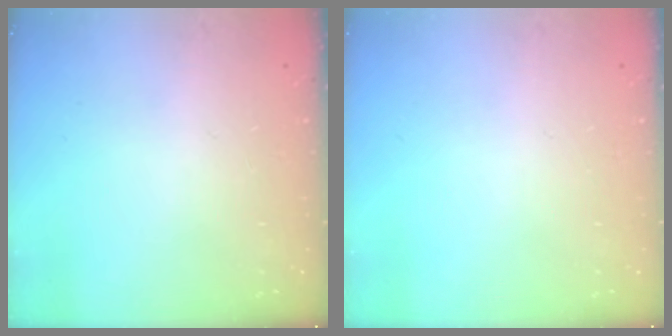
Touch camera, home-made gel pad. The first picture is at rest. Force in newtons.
{"total": 0.0}